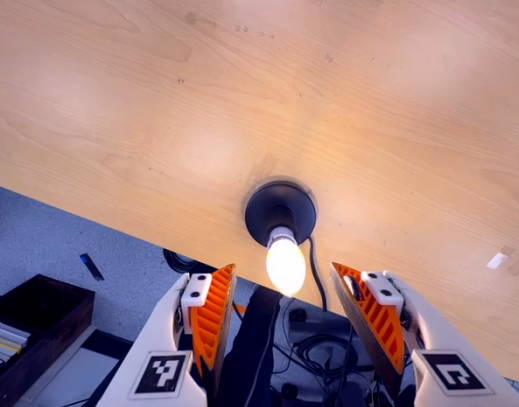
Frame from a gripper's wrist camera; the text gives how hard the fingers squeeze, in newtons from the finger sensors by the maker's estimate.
{"total": 0.0}